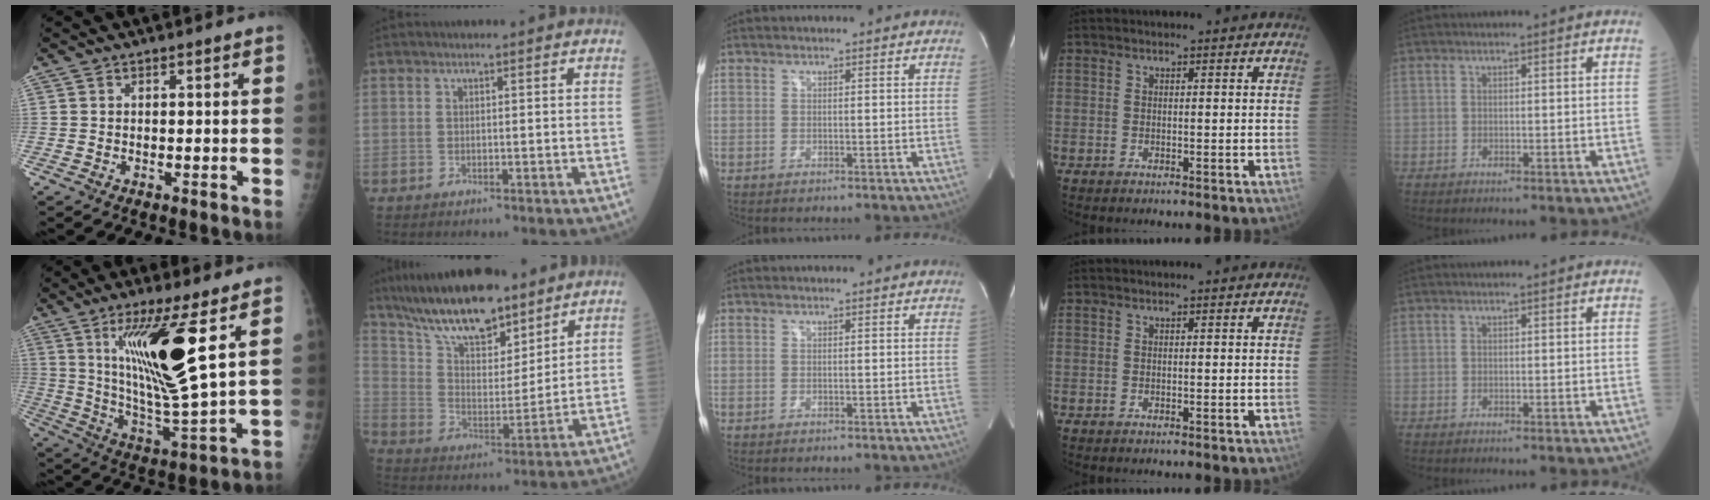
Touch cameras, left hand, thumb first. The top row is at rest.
{"thumb": {"total": 18.4, "force": [7.1, 3.0, 16.7], "torque": [-0.302, -0.053, 0.132]}, "index": {"total": 16.7, "force": [13.2, 5.2, 8.8], "torque": [-0.162, 0.006, 0.238]}}